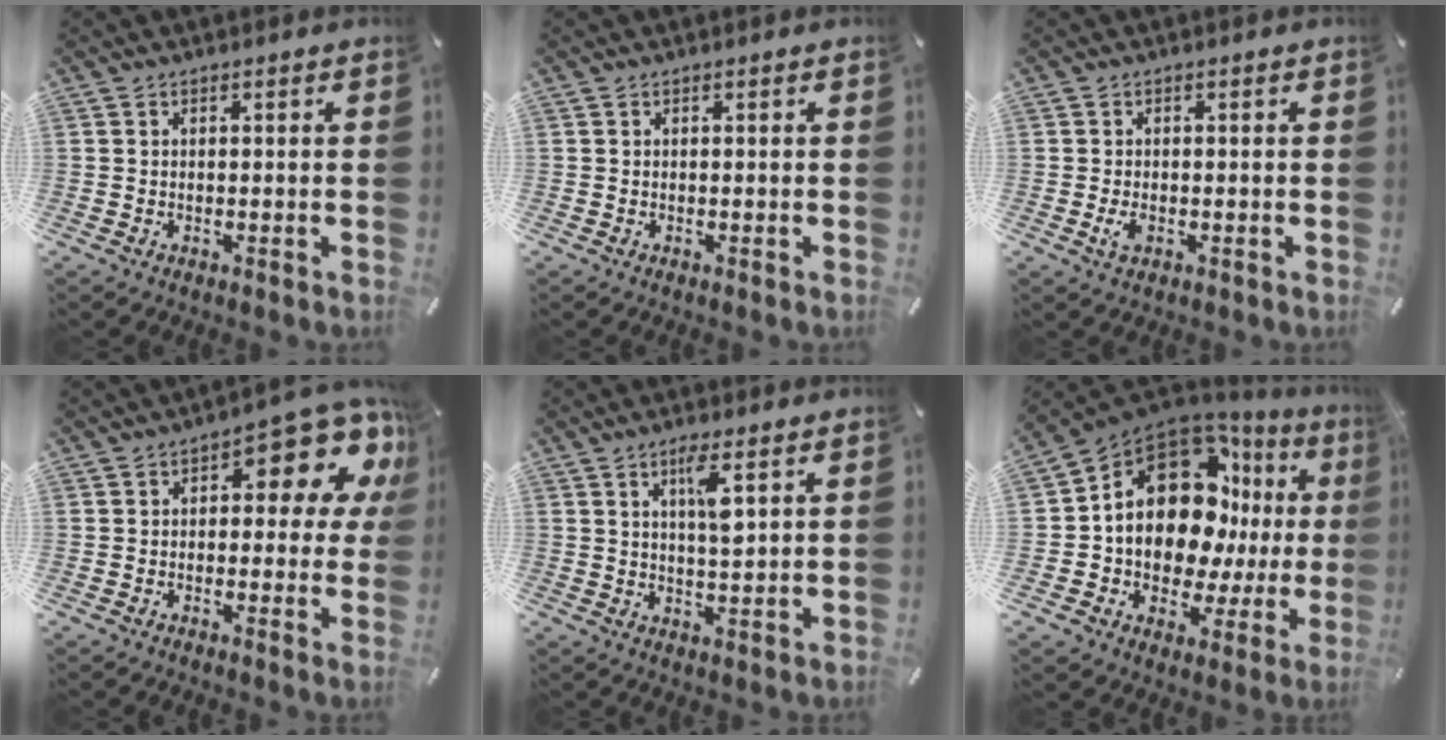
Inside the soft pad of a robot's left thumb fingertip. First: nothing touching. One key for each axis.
{"total": 0.0}
{"total": 2.3, "fx": -0.7, "fy": 1.3, "fz": 1.8, "tx": -0.045, "ty": -0.004, "tz": -0.016}
{"total": 12.8, "fx": 5.6, "fy": 5.4, "fz": 10.1, "tx": -0.118, "ty": -0.051, "tz": 0.088}
{"total": 6.1, "fx": 2.9, "fy": 1.3, "fz": 5.2, "tx": -0.096, "ty": -0.005, "tz": 0.043}
{"total": 16.9, "fx": 5.3, "fy": 11.3, "fz": 11.3, "tx": -0.206, "ty": -0.053, "tz": 0.088}